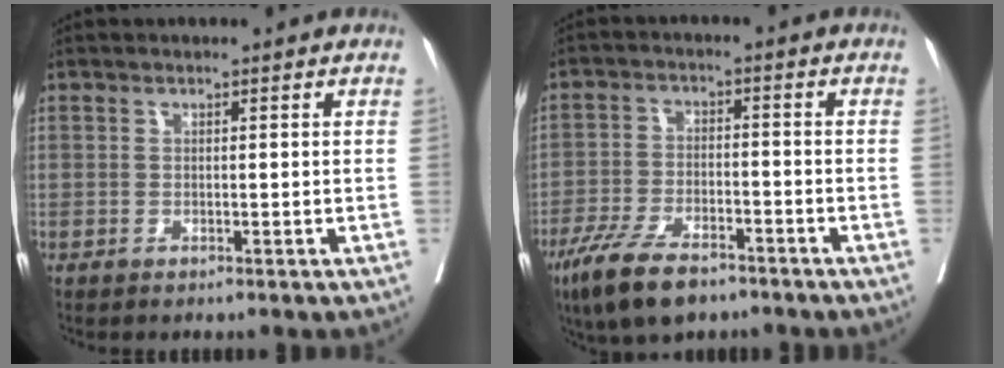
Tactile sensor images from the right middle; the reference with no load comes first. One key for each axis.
{"total": 9.9, "fx": -7.1, "fy": 3.2, "fz": 6.1, "tx": -0.122, "ty": -0.016, "tz": -0.126}